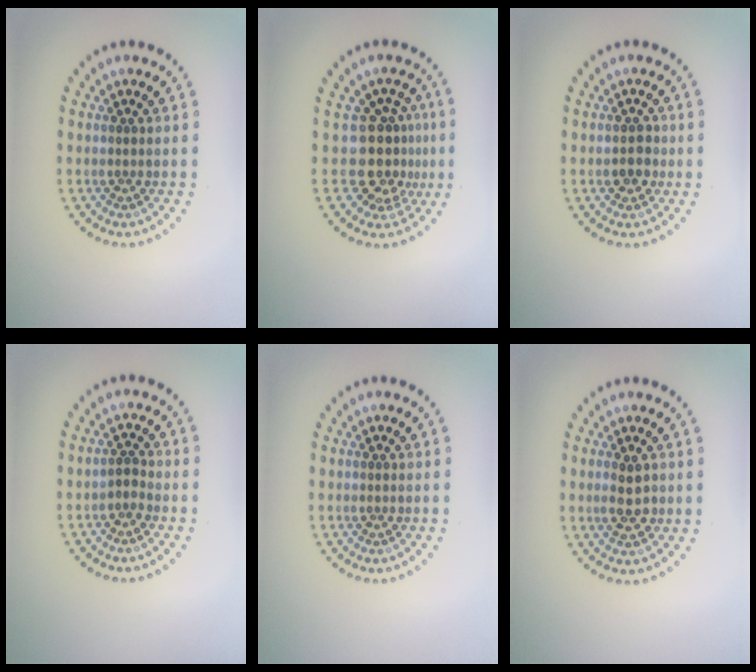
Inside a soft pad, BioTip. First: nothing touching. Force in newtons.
{"total": 4.1, "press": 3.1, "slide": 2.8}
{"total": 1.8, "press": 1.7, "slide": 0.4}
{"total": 1.1, "press": 0.8, "slide": 0.7}
{"total": 0.0}
{"total": 2.0, "press": 2.0, "slide": 0.2}